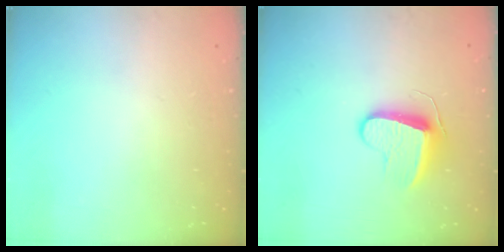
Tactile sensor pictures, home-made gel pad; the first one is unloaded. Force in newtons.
{"total": 9.0, "press": 9.0, "slide": 0.2}